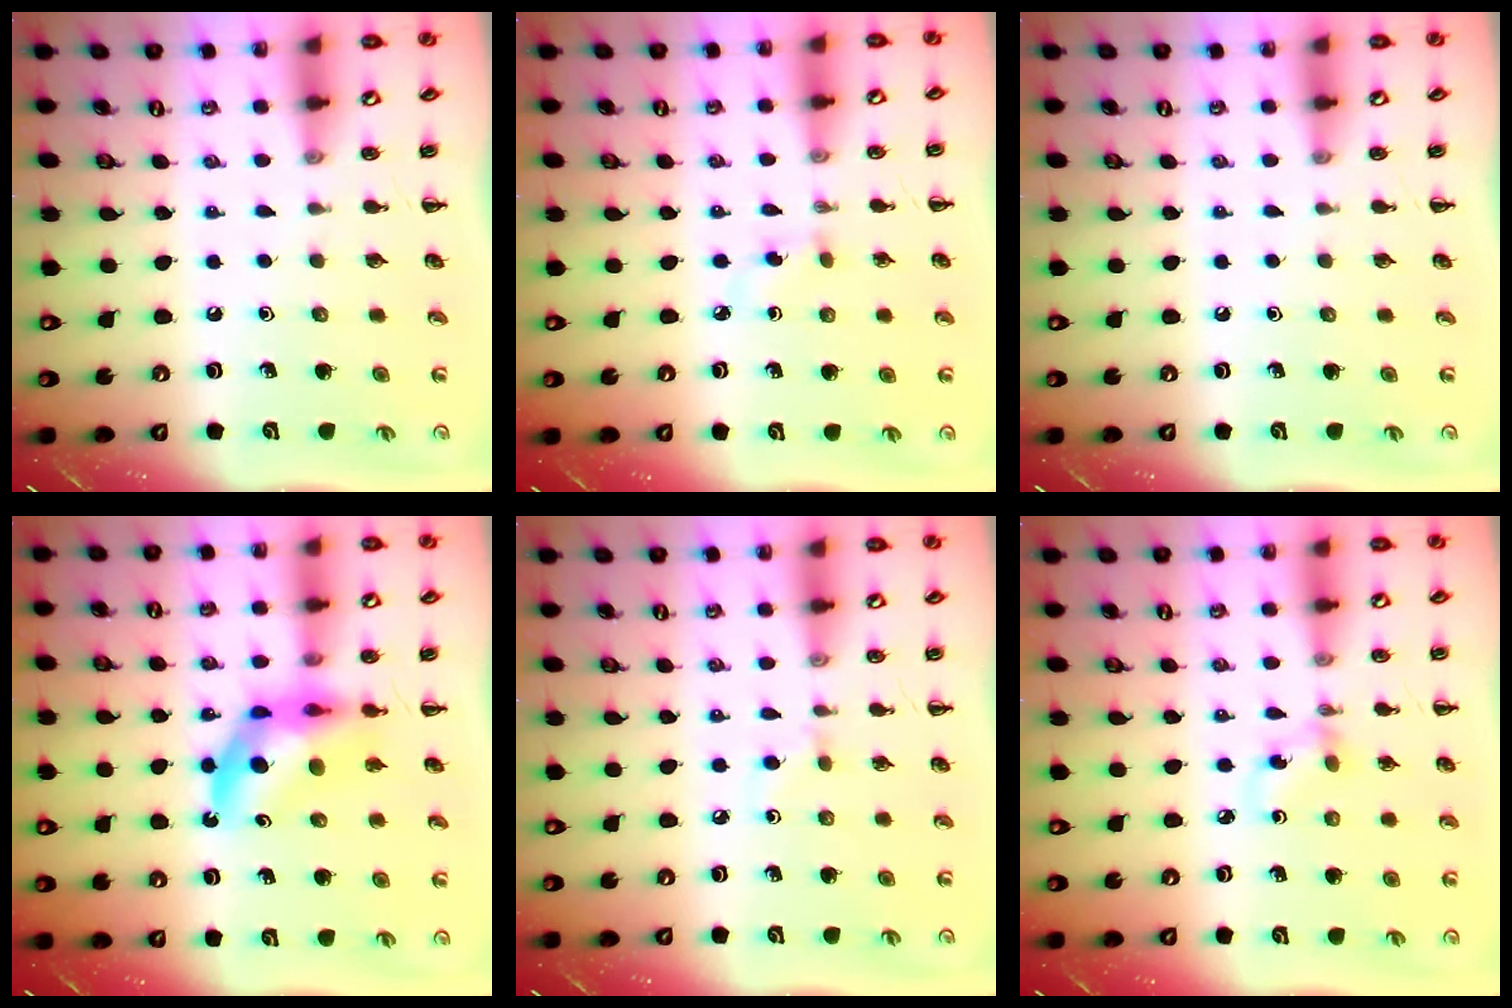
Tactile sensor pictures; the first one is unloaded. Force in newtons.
{"total": 3.0, "press": 2.8, "slide": 1.2}
{"total": 0.0}
{"total": 9.3, "press": 8.7, "slide": 3.2}
{"total": 2.6, "press": 2.4, "slide": 1.1}
{"total": 2.8, "press": 2.6, "slide": 1.0}